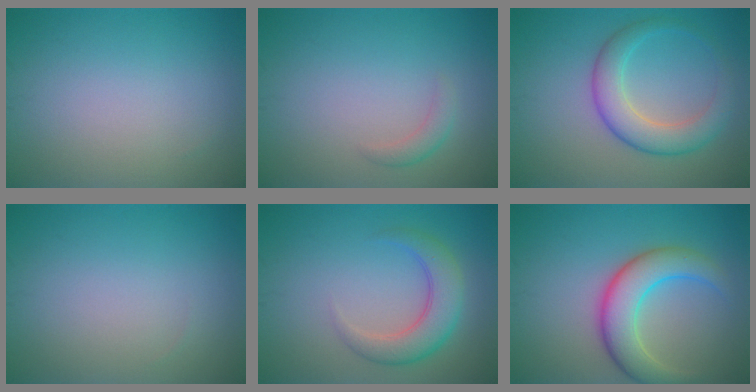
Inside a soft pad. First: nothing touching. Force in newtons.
{"total": 1.4, "press": 1.4, "slide": 0.0}
{"total": 4.8, "press": 4.8, "slide": 0.1}
{"total": 0.0}
{"total": 4.4, "press": 4.4, "slide": 0.2}
{"total": 6.0, "press": 6.0, "slide": 0.2}